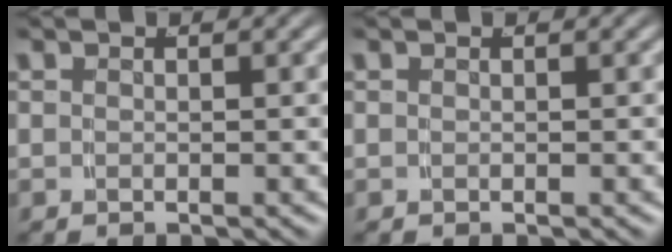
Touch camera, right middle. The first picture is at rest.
{"total": 0.0}